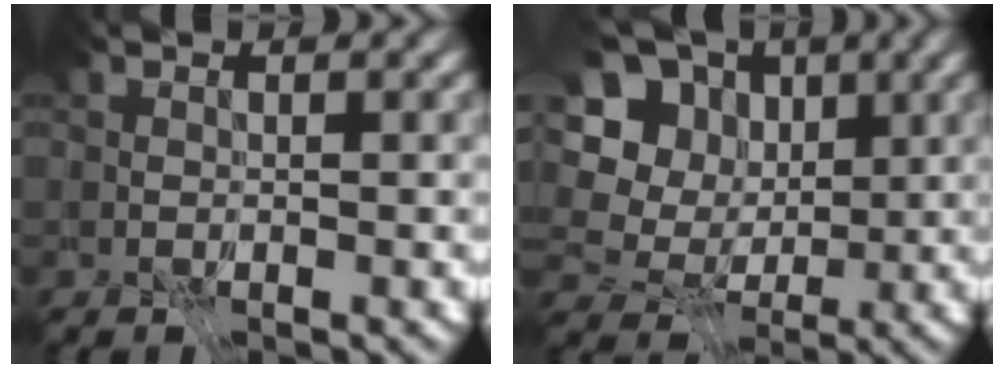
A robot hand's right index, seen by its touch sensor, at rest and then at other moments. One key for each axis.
{"total": 10.2, "fx": 0.8, "fy": 8.7, "fz": 5.3, "tx": -0.134, "ty": 0.019, "tz": 0.011}